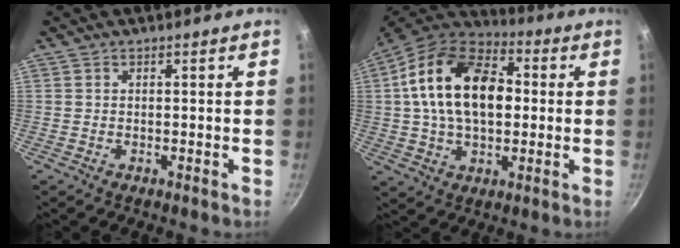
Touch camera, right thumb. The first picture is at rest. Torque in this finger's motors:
{"motor_torque": [0.31, 3.64, 1.94, 0.39, 0.46]}